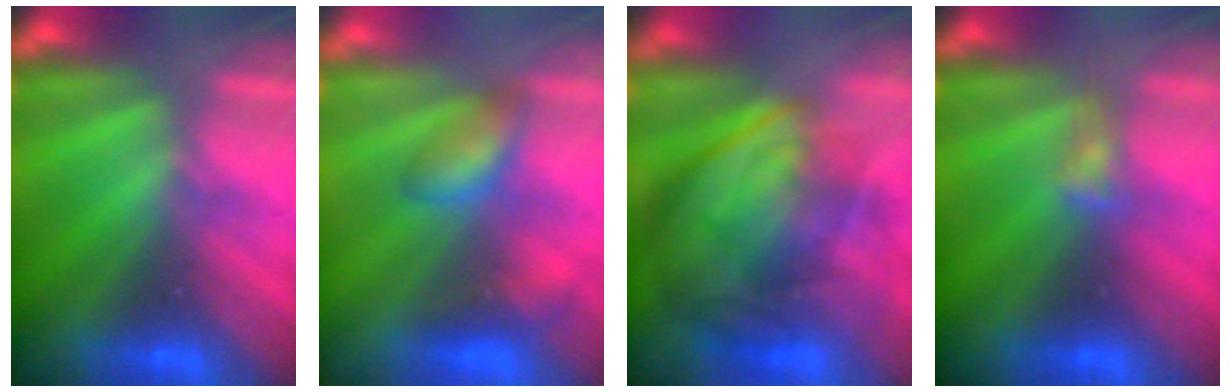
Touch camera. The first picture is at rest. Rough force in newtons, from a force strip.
{"total": 2.9}
{"total": 10.8}
{"total": 3.0}